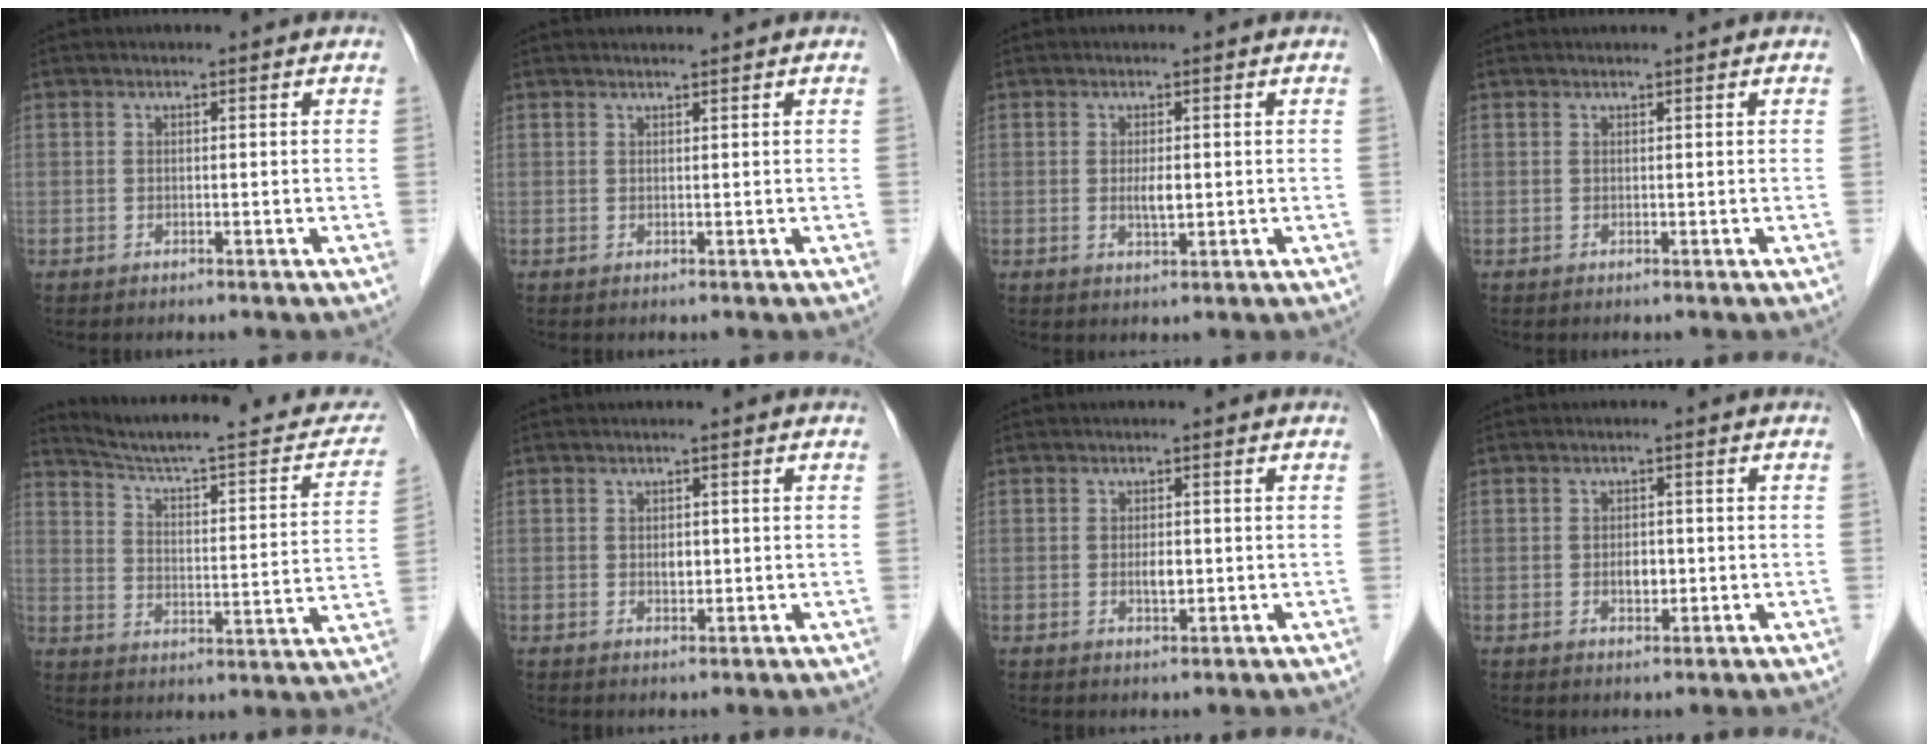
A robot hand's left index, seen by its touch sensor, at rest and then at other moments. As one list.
[{"total": 0.9, "force": [0.8, -0.2, 0.2], "torque": [-0.006, 0.004, 0.019]}, {"total": 1.9, "force": [0.0, 0.5, 1.8], "torque": [-0.036, -0.005, 0.004]}, {"total": 0.5, "force": [0.5, -0.1, 0.2], "torque": [-0.005, 0.006, 0.012]}, {"total": 22.6, "force": [20.0, 3.8, 9.8], "torque": [-0.132, -0.019, 0.263]}, {"total": 1.2, "force": [0.1, 0.8, 0.9], "torque": [-0.015, -0.003, 0.005]}, {"total": 1.6, "force": [-0.2, 0.7, 1.5], "torque": [-0.029, -0.004, 0.000]}, {"total": 2.0, "force": [-0.4, 1.2, 1.6], "torque": [-0.027, -0.001, -0.002]}]